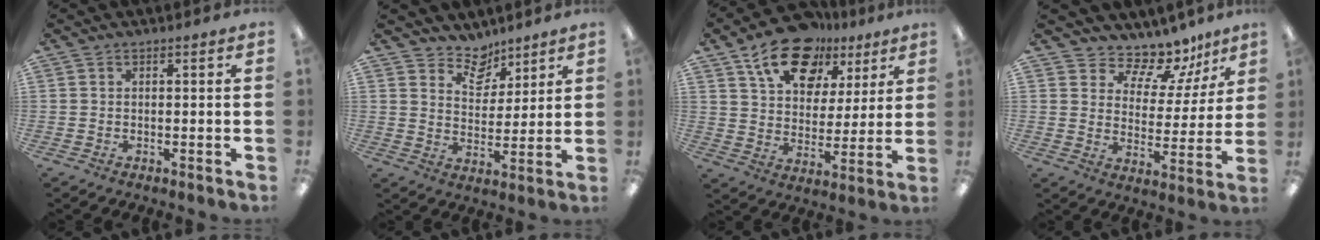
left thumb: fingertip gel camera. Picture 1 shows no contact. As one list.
[{"total": 8.1, "force": [6.7, 4.2, 1.4], "torque": [-0.017, -0.048, 0.124]}, {"total": 16.8, "force": [11.0, 10.0, 7.9], "torque": [-0.132, -0.054, 0.197]}, {"total": 10.3, "force": [9.0, 4.6, 2.1], "torque": [-0.032, -0.084, 0.163]}]